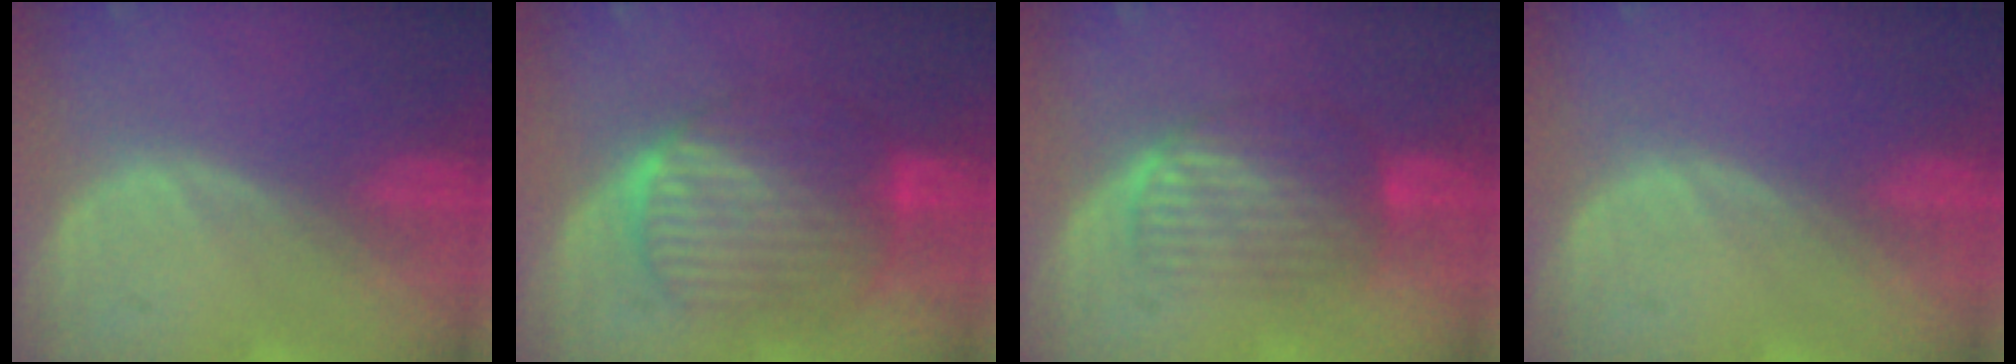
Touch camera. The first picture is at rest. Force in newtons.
{"total": 10.2, "press": 10.2, "slide": 0.8}
{"total": 6.8, "press": 6.5, "slide": 2.1}
{"total": 0.0}